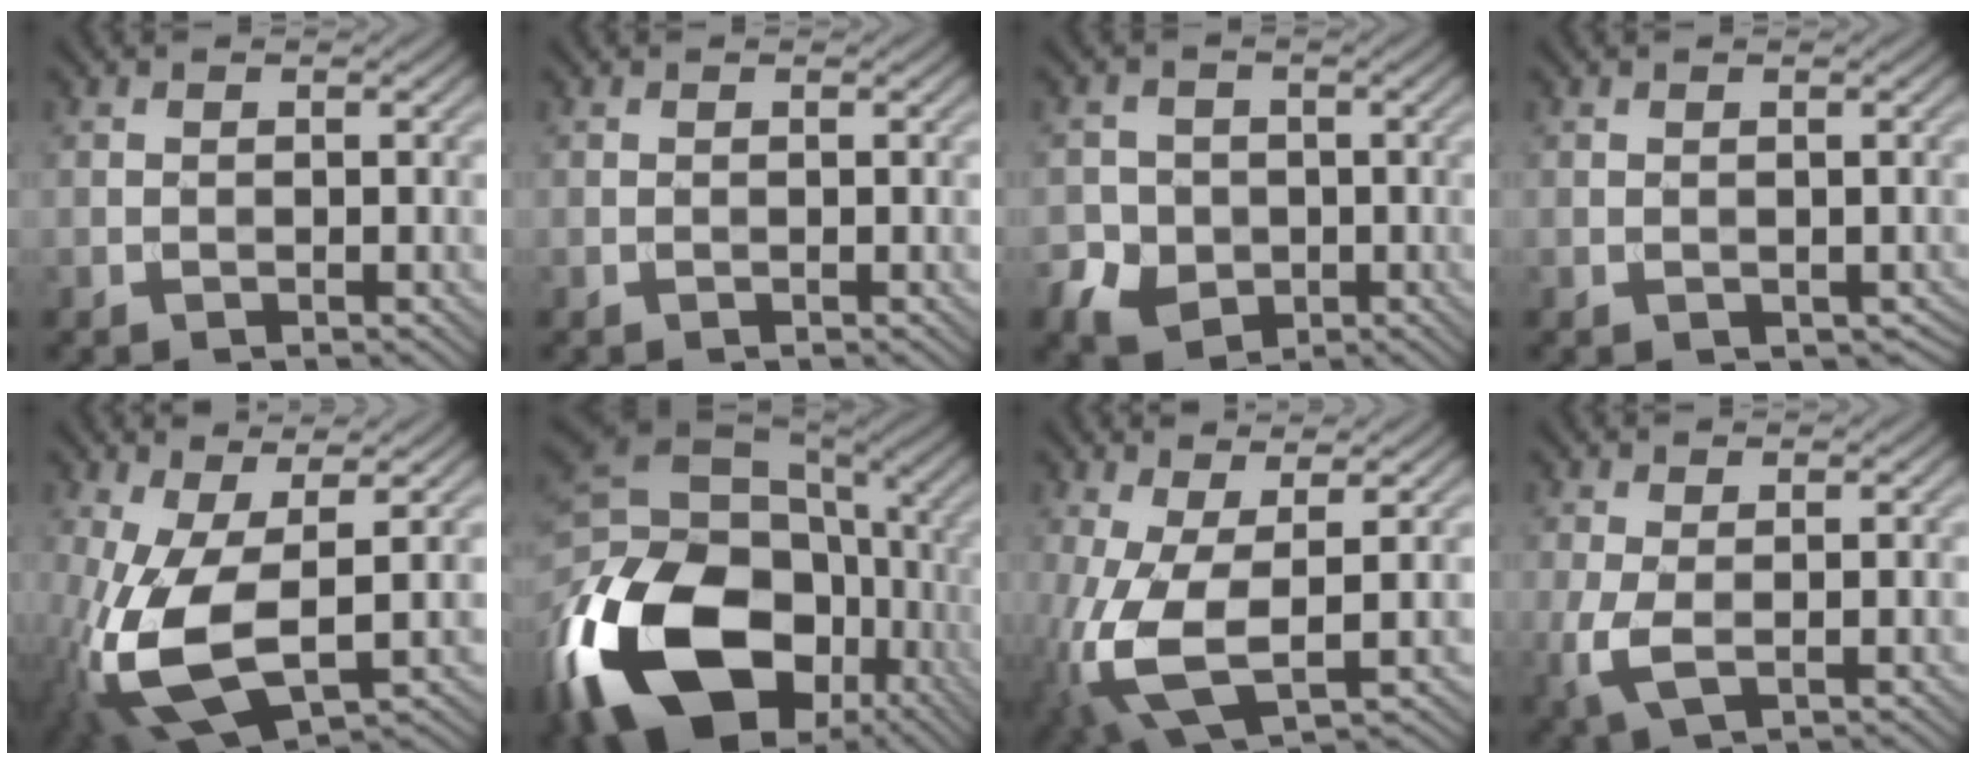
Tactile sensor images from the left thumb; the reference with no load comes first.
{"total": 0.0}
{"total": 6.4, "force": [-2.1, 5.7, 2.1], "torque": [-0.051, -0.012, -0.058]}
{"total": 1.0, "force": [0.0, 0.9, 0.5], "torque": [-0.016, -0.007, 0.001]}
{"total": 11.2, "force": [-1.7, 4.8, 9.9], "torque": [-0.246, -0.013, -0.031]}
{"total": 22.5, "force": [-7.9, 15.4, 14.4], "torque": [-0.370, -0.033, -0.122]}
{"total": 8.9, "force": [-1.3, 3.6, 8.1], "torque": [-0.208, -0.007, -0.026]}
{"total": 3.5, "force": [-0.3, 1.5, 3.2], "torque": [-0.091, -0.002, -0.006]}